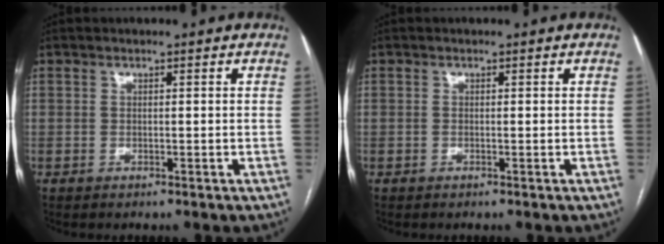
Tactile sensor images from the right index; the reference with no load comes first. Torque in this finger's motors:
{"motor_torque": [-0.06, -0.09, 0.02, 0.01]}